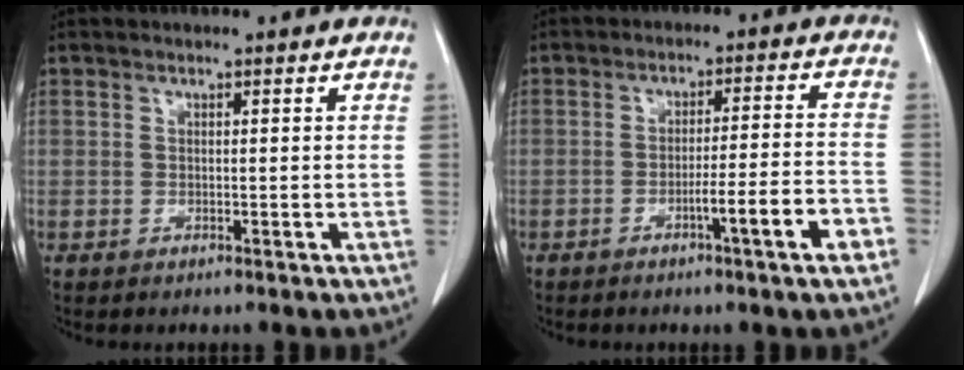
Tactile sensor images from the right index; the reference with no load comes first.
{"total": 7.8, "force": [-3.7, -0.4, 6.9], "torque": [-0.095, 0.003, -0.054]}